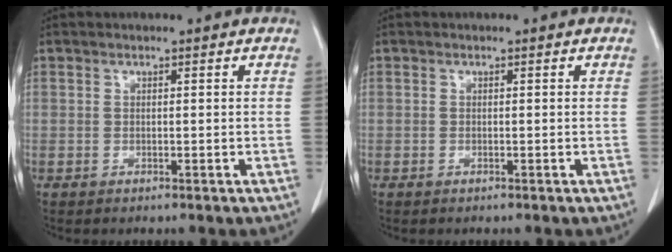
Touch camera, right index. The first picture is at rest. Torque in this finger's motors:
{"motor_torque": [0.00, 0.00, -0.01, 0.01]}